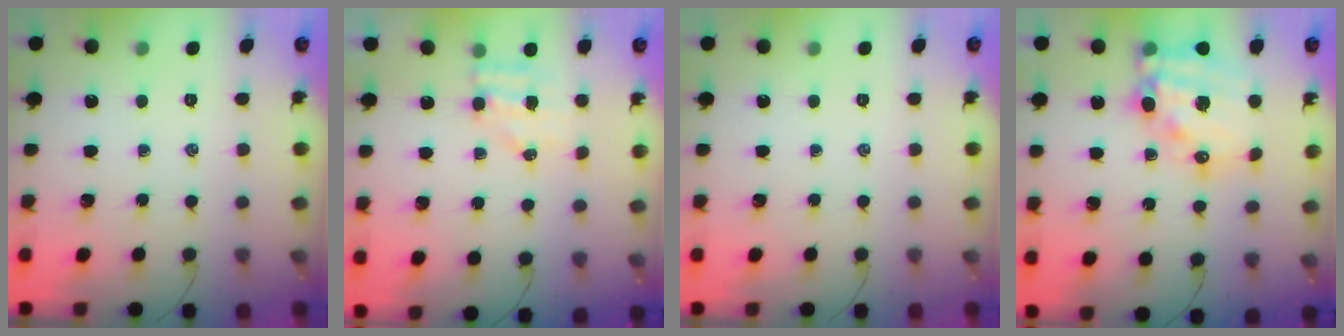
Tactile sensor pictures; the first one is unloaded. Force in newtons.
{"total": 5.0, "press": 5.0, "slide": 0.7}
{"total": 0.0}
{"total": 17.3, "press": 16.8, "slide": 3.8}